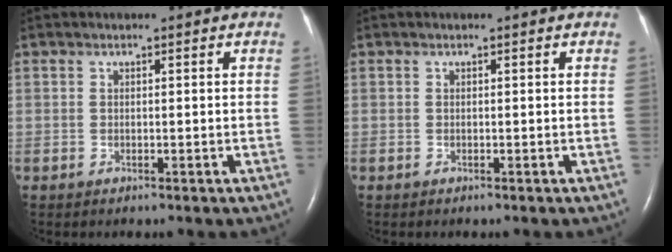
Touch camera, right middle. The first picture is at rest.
{"total": 0.0}